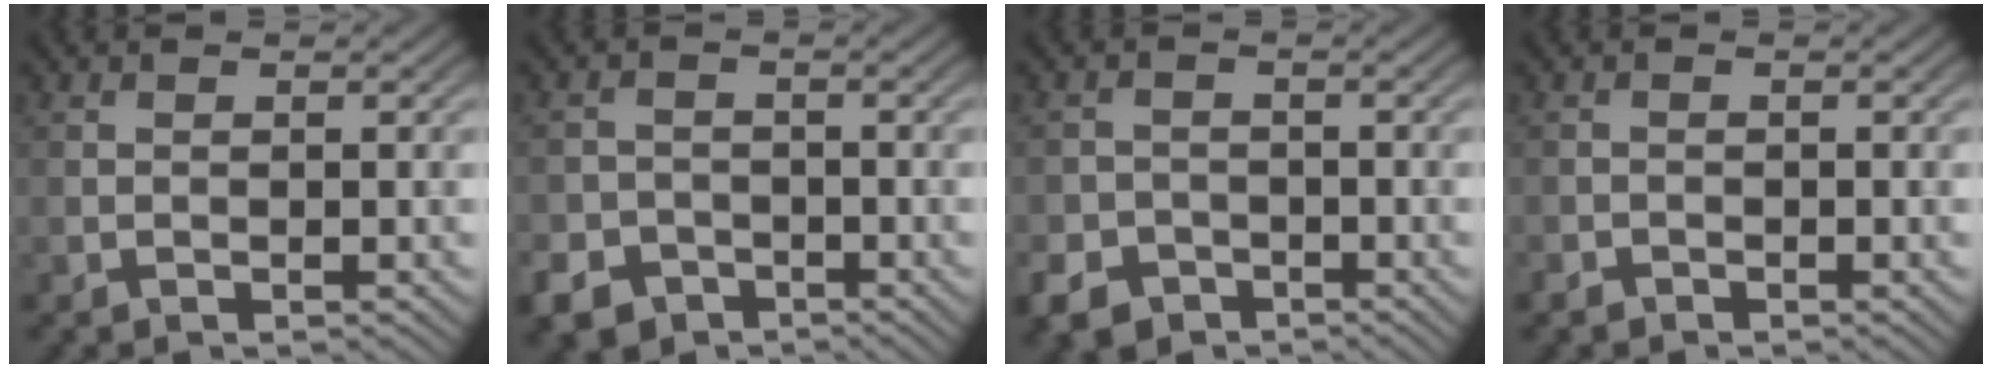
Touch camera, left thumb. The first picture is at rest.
{"total": 5.5, "force": [-3.5, 3.9, 1.5], "torque": [-0.027, -0.006, -0.072]}
{"total": 4.6, "force": [-2.9, 3.2, 1.6], "torque": [-0.035, -0.006, -0.059]}
{"total": 1.0, "force": [-0.8, 0.5, 0.1], "torque": [-0.002, -0.002, -0.018]}